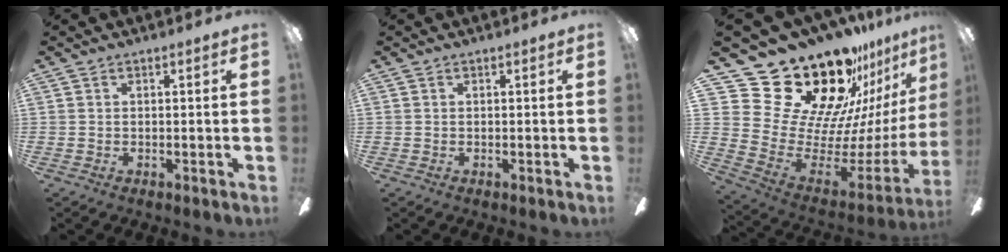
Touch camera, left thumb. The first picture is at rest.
{"total": 0.0}
{"total": 29.0, "force": [19.8, 15.1, 14.8], "torque": [-0.228, -0.182, 0.409]}